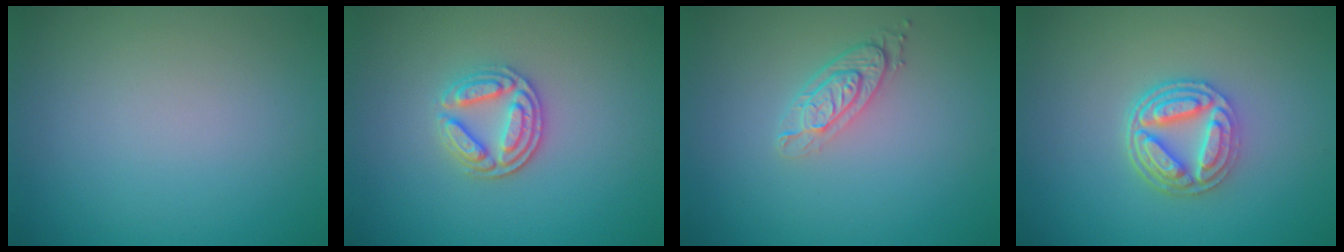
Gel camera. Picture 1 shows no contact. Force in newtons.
{"total": 3.3, "press": 3.0, "slide": 1.3}
{"total": 2.8, "press": 2.2, "slide": 1.7}
{"total": 4.8, "press": 3.8, "slide": 3.0}